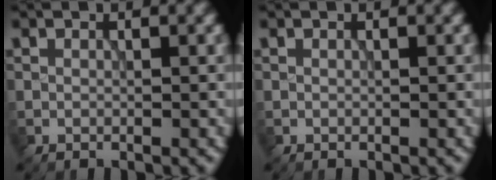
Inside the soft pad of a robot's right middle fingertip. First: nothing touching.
{"total": 0.0}